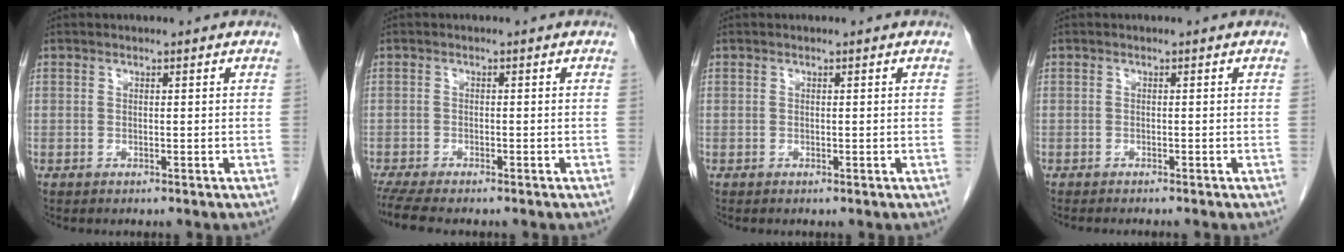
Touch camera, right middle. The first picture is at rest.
{"total": 5.6, "force": [-4.6, 0.9, 3.0], "torque": [-0.056, -0.013, -0.074]}
{"total": 0.0}
{"total": 2.7, "force": [-2.4, 0.1, 1.2], "torque": [-0.017, -0.004, -0.027]}